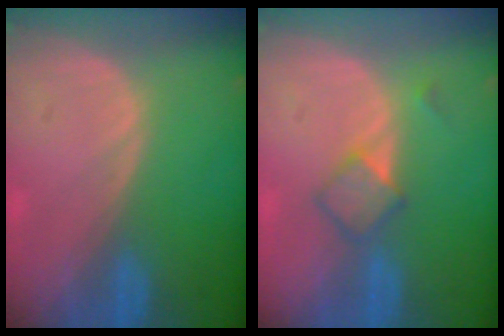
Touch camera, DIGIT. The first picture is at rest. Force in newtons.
{"total": 3.4, "press": 3.4, "slide": 0.3}